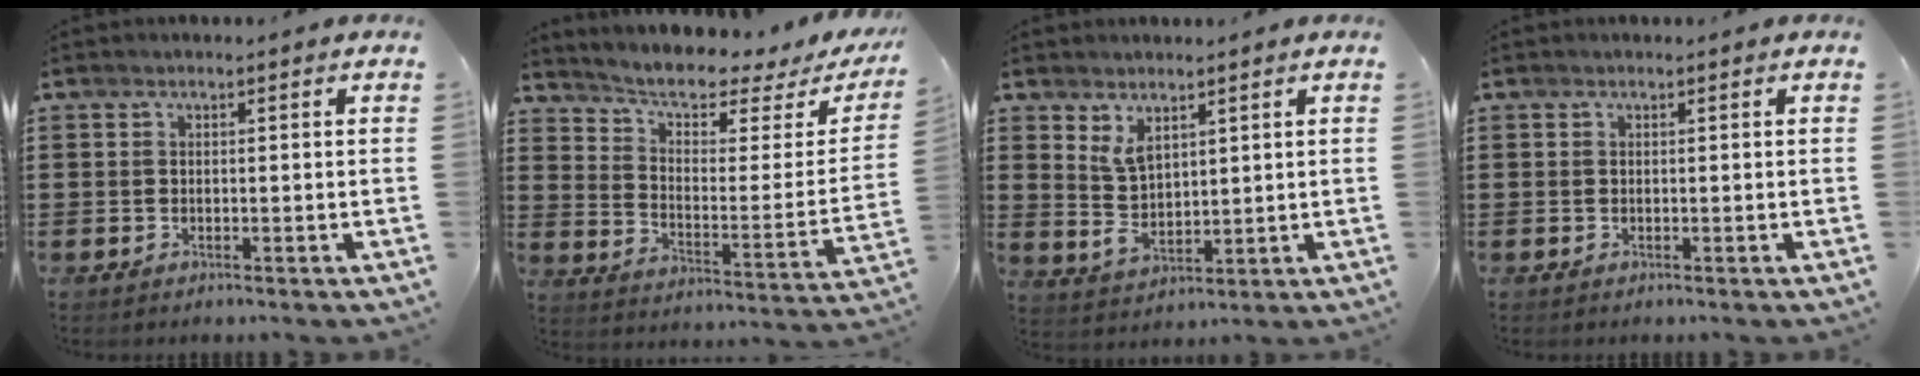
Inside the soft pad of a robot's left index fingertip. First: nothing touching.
{"total": 5.2, "force": [4.2, 1.3, 2.8], "torque": [-0.070, -0.032, 0.063]}
{"total": 4.5, "force": [2.7, 2.6, 2.6], "torque": [-0.052, -0.002, 0.048]}
{"total": 0.0}